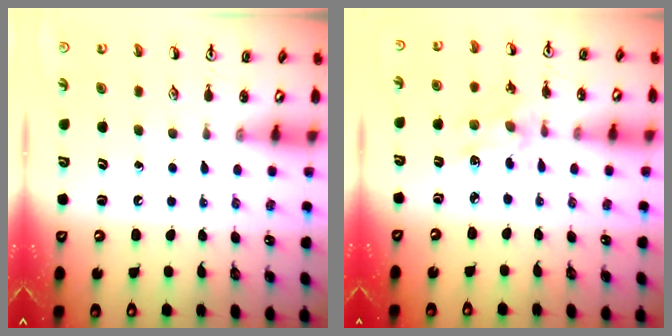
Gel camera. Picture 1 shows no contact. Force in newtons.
{"total": 5.1, "press": 5.1, "slide": 0.3}